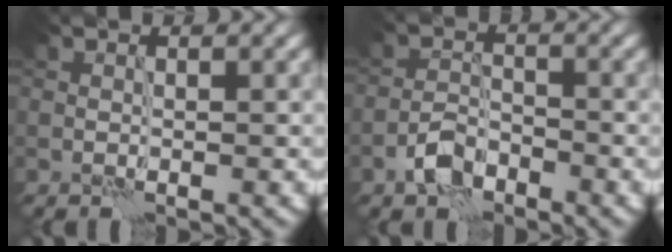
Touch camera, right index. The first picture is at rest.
{"total": 3.0, "force": [-2.1, 1.6, 1.6], "torque": [-0.027, 0.007, -0.047]}